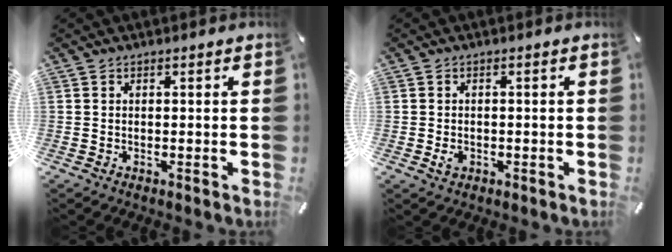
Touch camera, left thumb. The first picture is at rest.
{"total": 2.1, "force": [-0.6, 1.4, 1.3], "torque": [-0.031, -0.001, -0.012]}